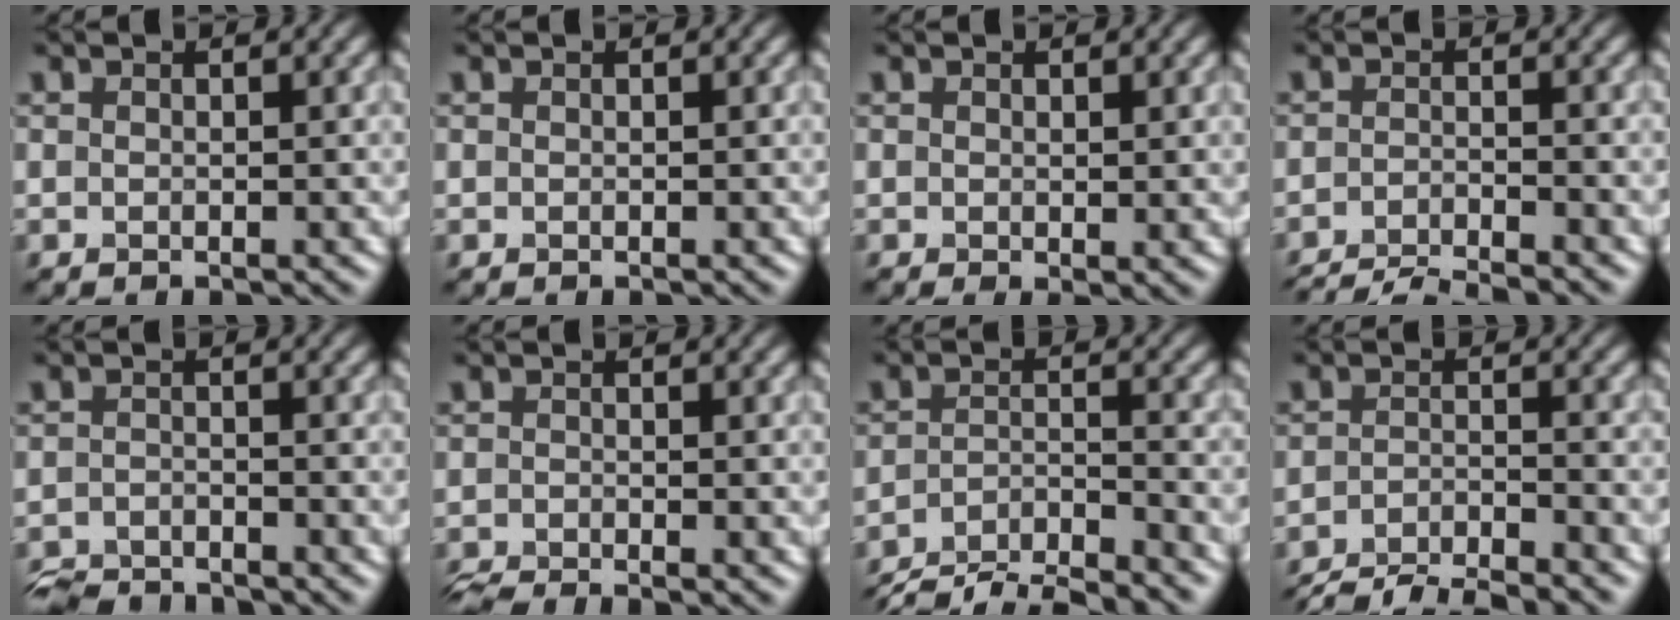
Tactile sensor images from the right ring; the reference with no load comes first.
{"total": 0.0}
{"total": 0.8, "force": [0.1, 0.3, 0.8], "torque": [-0.008, -0.002, 0.000]}
{"total": 5.7, "force": [-5.3, 0.7, 2.1], "torque": [-0.035, -0.018, -0.088]}
{"total": 4.8, "force": [-4.6, 1.0, 1.0], "torque": [-0.016, -0.016, -0.087]}
{"total": 2.5, "force": [-2.4, 0.1, 0.8], "torque": [-0.018, -0.012, -0.048]}
{"total": 7.0, "force": [-6.4, 1.3, 2.4], "torque": [-0.040, -0.010, -0.110]}
{"total": 6.4, "force": [-5.8, 1.0, 2.4], "torque": [-0.041, -0.010, -0.099]}